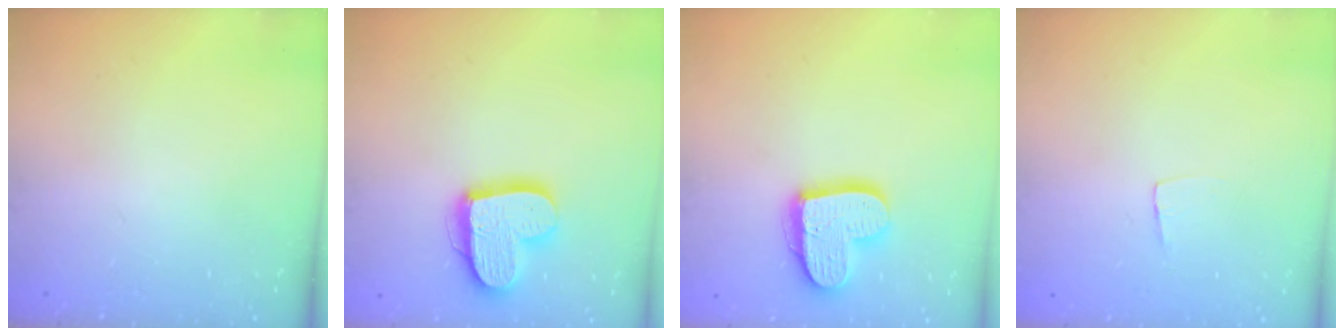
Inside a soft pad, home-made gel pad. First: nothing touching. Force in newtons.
{"total": 15.6, "press": 15.5, "slide": 1.4}
{"total": 16.6, "press": 16.6, "slide": 1.4}
{"total": 3.5, "press": 3.5, "slide": 0.2}